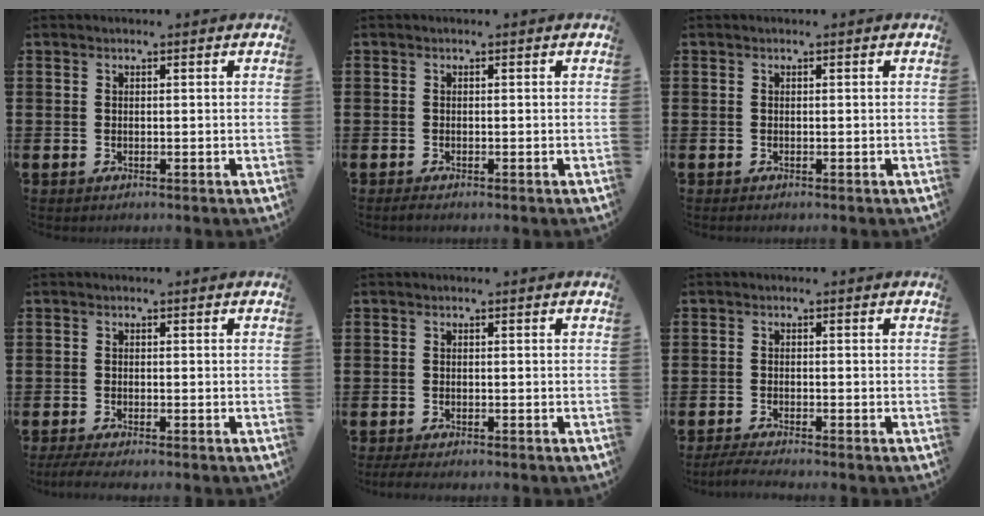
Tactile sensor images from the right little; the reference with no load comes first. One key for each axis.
{"total": 0.6, "fx": -0.3, "fy": 0.1, "fz": 0.4, "tx": -0.007, "ty": -0.002, "tz": -0.006}
{"total": 0.0}
{"total": 1.4, "fx": -0.9, "fy": 0.1, "fz": 1.0, "tx": -0.016, "ty": -0.001, "tz": -0.018}
{"total": 1.1, "fx": -0.8, "fy": 0.2, "fz": 0.7, "tx": -0.013, "ty": -0.002, "tz": -0.015}
{"total": 1.8, "fx": -1.4, "fy": 0.0, "fz": 1.0, "tx": -0.016, "ty": 0.002, "tz": -0.027}